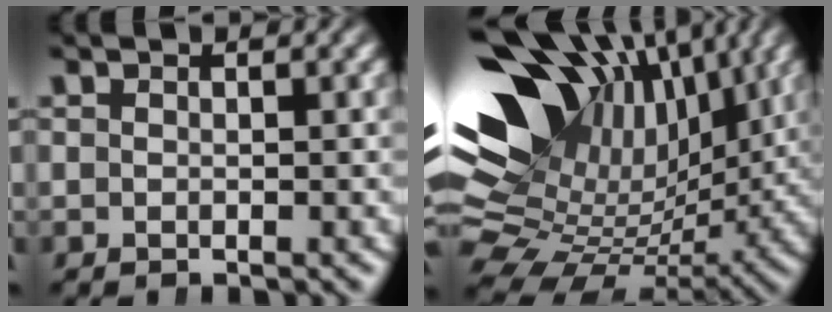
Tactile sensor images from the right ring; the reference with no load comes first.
{"total": 18.8, "force": [3.0, 13.7, 12.5], "torque": [-0.215, -0.016, 0.050]}